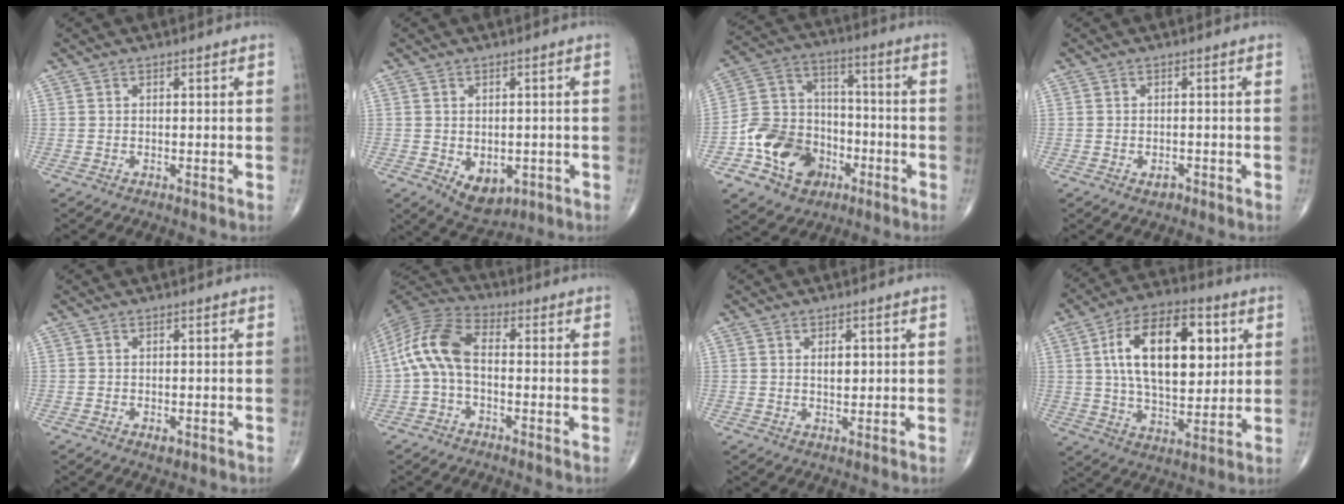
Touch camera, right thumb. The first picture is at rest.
{"total": 6.7, "force": [-1.9, 4.5, 4.6], "torque": [-0.048, -0.001, -0.012]}
{"total": 15.5, "force": [-6.6, 12.0, 7.3], "torque": [-0.093, 0.064, -0.115]}
{"total": 1.7, "force": [-0.9, 1.1, 0.9], "torque": [-0.013, 0.004, -0.011]}
{"total": 1.3, "force": [-0.6, 0.8, 0.9], "torque": [-0.013, -0.001, -0.007]}
{"total": 10.7, "force": [-0.8, 5.9, 8.9], "torque": [-0.184, 0.031, -0.027]}
{"total": 2.6, "force": [0.6, 1.4, 2.0], "torque": [-0.026, -0.003, 0.010]}
{"total": 20.4, "force": [5.0, 10.6, 16.6], "torque": [-0.246, -0.004, 0.081]}